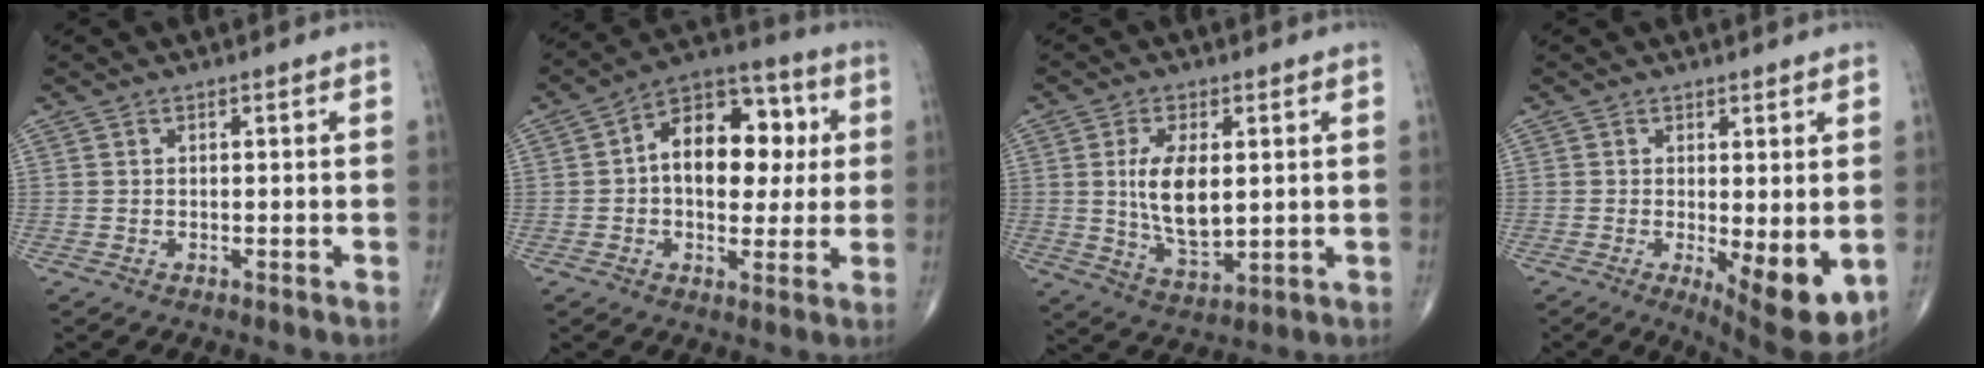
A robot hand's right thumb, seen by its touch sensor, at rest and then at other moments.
{"total": 16.0, "force": [2.0, 10.2, 12.2], "torque": [-0.140, 0.026, 0.021]}
{"total": 10.5, "force": [1.2, 5.1, 9.2], "torque": [-0.163, -0.021, 0.032]}
{"total": 9.5, "force": [-1.7, 3.1, 8.8], "torque": [-0.119, -0.025, -0.016]}